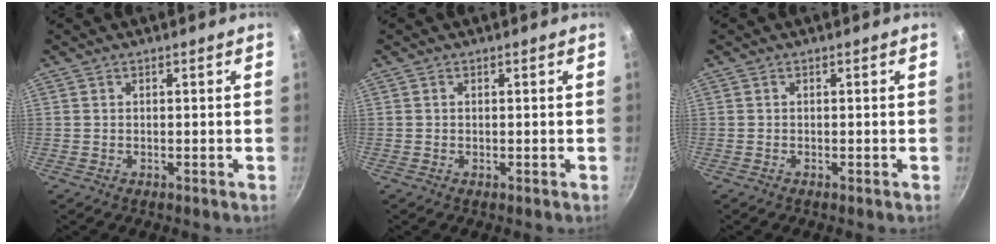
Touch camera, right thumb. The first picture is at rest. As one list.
[{"total": 0.0}, {"total": 0.0}]